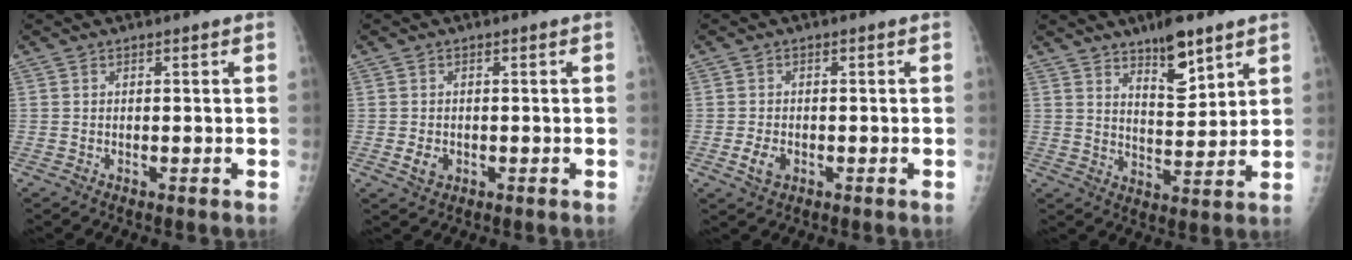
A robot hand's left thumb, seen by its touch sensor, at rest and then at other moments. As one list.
[{"total": 2.6, "force": [-0.6, 2.0, 1.5], "torque": [-0.020, 0.000, -0.005]}, {"total": 3.1, "force": [-1.0, 2.2, 2.0], "torque": [-0.036, 0.000, -0.015]}, {"total": 9.0, "force": [6.1, 3.0, 5.9], "torque": [-0.074, -0.046, 0.102]}]